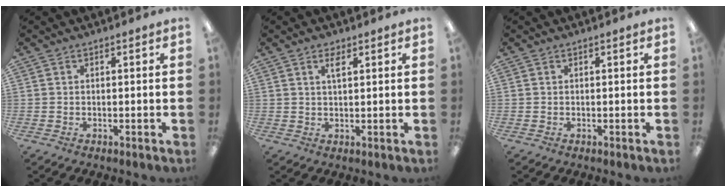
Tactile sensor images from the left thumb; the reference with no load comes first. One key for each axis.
{"total": 2.7, "fx": 1.6, "fy": 1.0, "fz": 1.9, "tx": -0.036, "ty": 0.001, "tz": 0.026}
{"total": 0.0}